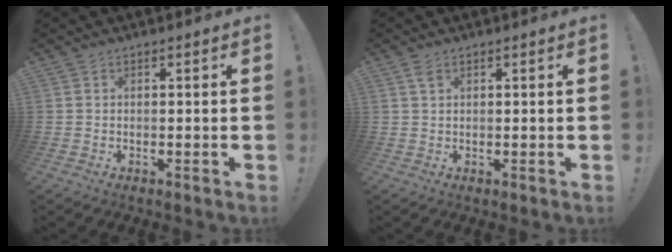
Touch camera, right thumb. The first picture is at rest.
{"total": 2.2, "force": [1.3, 1.1, 1.4], "torque": [-0.023, -0.001, 0.023]}